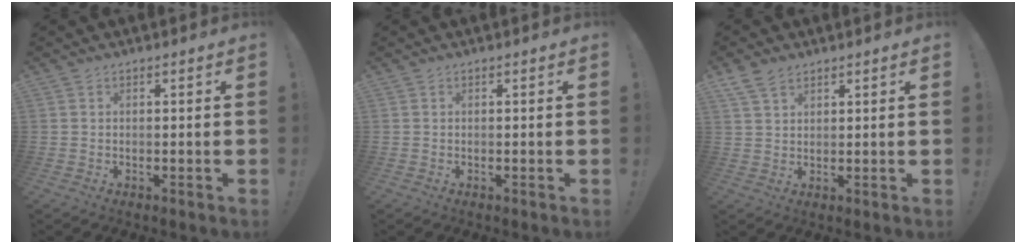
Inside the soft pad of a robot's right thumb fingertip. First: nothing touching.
{"total": 0.0}
{"total": 5.1, "force": [3.5, 2.8, 2.5], "torque": [-0.056, -0.008, 0.069]}